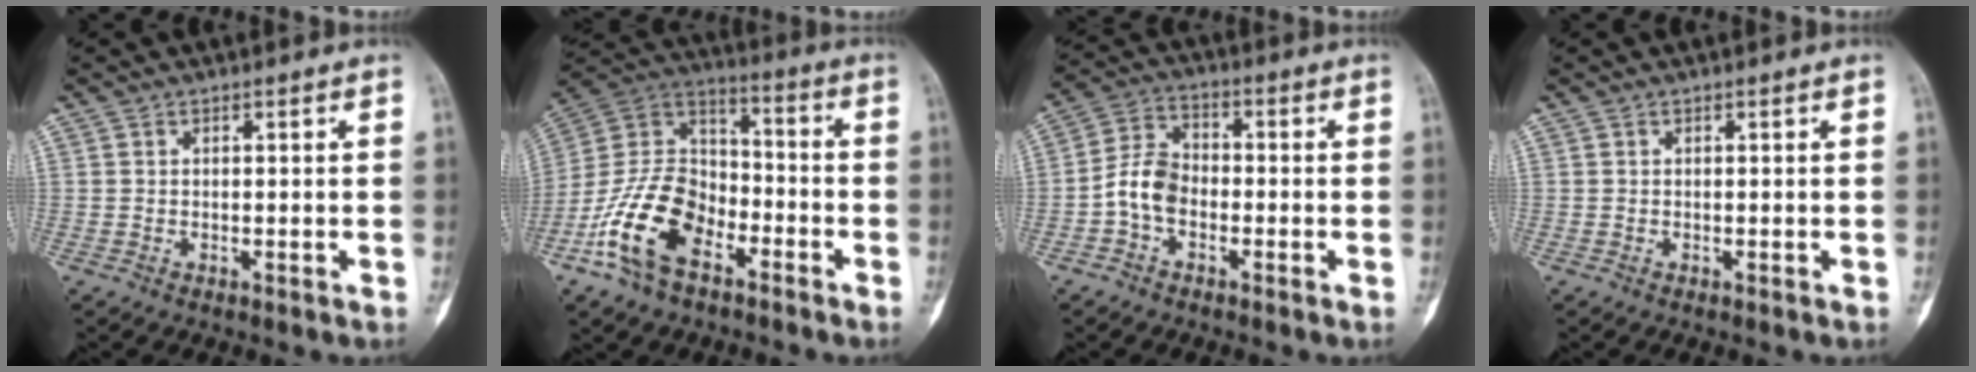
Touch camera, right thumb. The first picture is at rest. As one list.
[{"total": 17.5, "force": [-8.5, 10.4, 11.1], "torque": [-0.207, 0.066, -0.167]}, {"total": 7.0, "force": [-2.2, 4.8, 4.6], "torque": [-0.077, 0.028, -0.055]}, {"total": 0.0}]